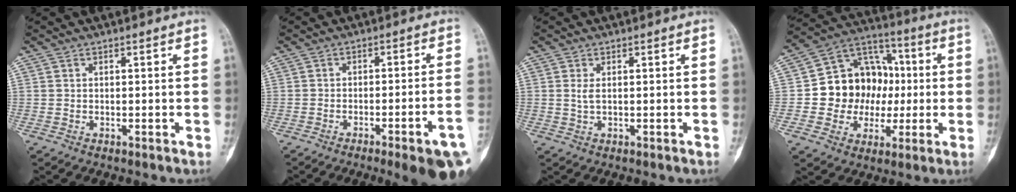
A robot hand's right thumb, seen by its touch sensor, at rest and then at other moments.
{"total": 12.9, "force": [-6.8, 1.7, 10.8], "torque": [-0.101, 0.030, -0.085]}
{"total": 1.4, "force": [0.2, 0.6, 1.3], "torque": [-0.027, -0.001, 0.007]}
{"total": 16.0, "force": [-0.1, 13.4, 8.7], "torque": [-0.083, 0.034, 0.003]}